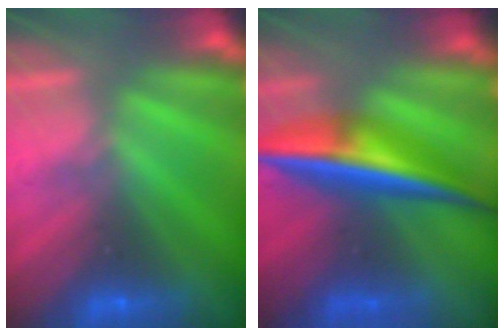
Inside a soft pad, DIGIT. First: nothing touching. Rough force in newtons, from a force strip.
{"total": 9.2}